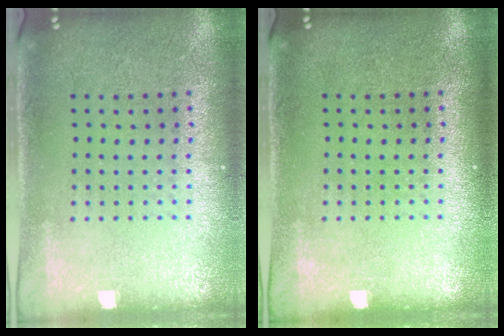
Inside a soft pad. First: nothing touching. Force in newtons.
{"total": 0.0}